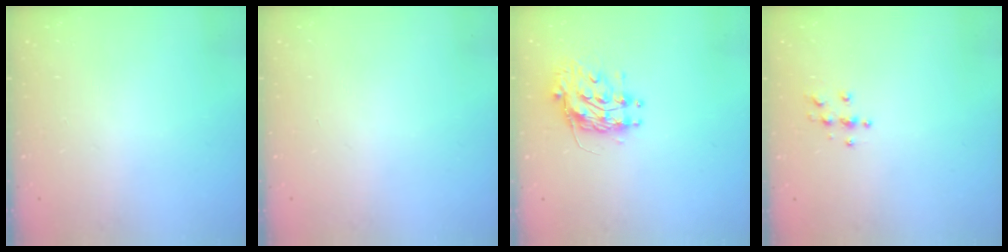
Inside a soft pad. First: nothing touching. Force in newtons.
{"total": 0.0}
{"total": 10.4, "press": 10.4, "slide": 0.9}
{"total": 3.9, "press": 3.8, "slide": 0.4}